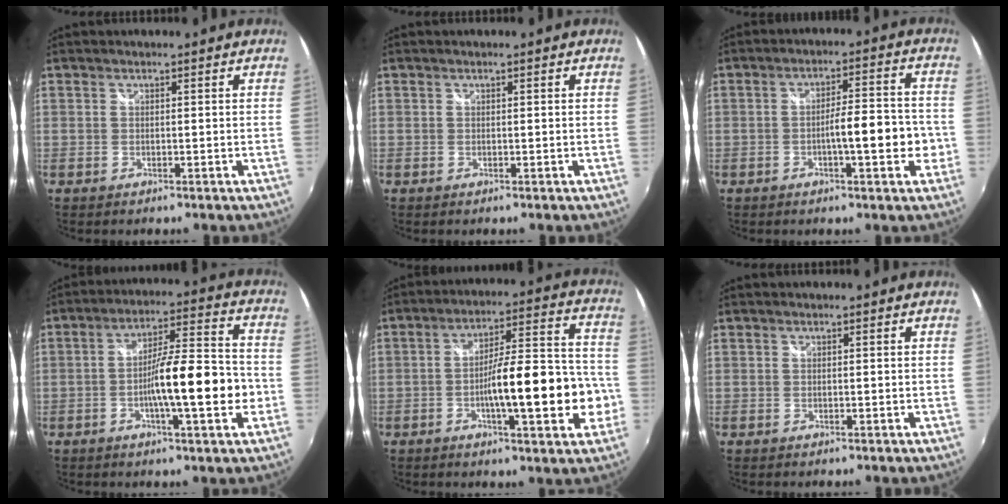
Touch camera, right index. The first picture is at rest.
{"total": 0.0}
{"total": 8.8, "force": [-2.5, 1.8, 8.2], "torque": [-0.129, 0.002, -0.033]}
{"total": 14.0, "force": [-3.4, 2.0, 13.4], "torque": [-0.216, 0.002, -0.057]}
{"total": 16.8, "force": [-4.7, 3.6, 15.7], "torque": [-0.240, 0.008, -0.071]}
{"total": 0.0}